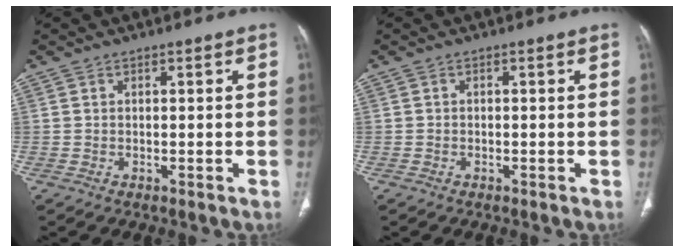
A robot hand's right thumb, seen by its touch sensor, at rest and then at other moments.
{"total": 0.0}